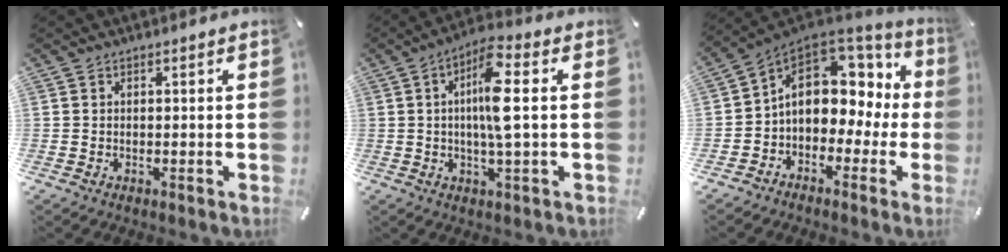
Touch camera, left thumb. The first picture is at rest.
{"total": 10.3, "force": [1.0, 1.8, 10.1], "torque": [-0.198, -0.001, 0.010]}
{"total": 12.0, "force": [2.3, 9.1, 7.4], "torque": [-0.123, -0.007, 0.043]}